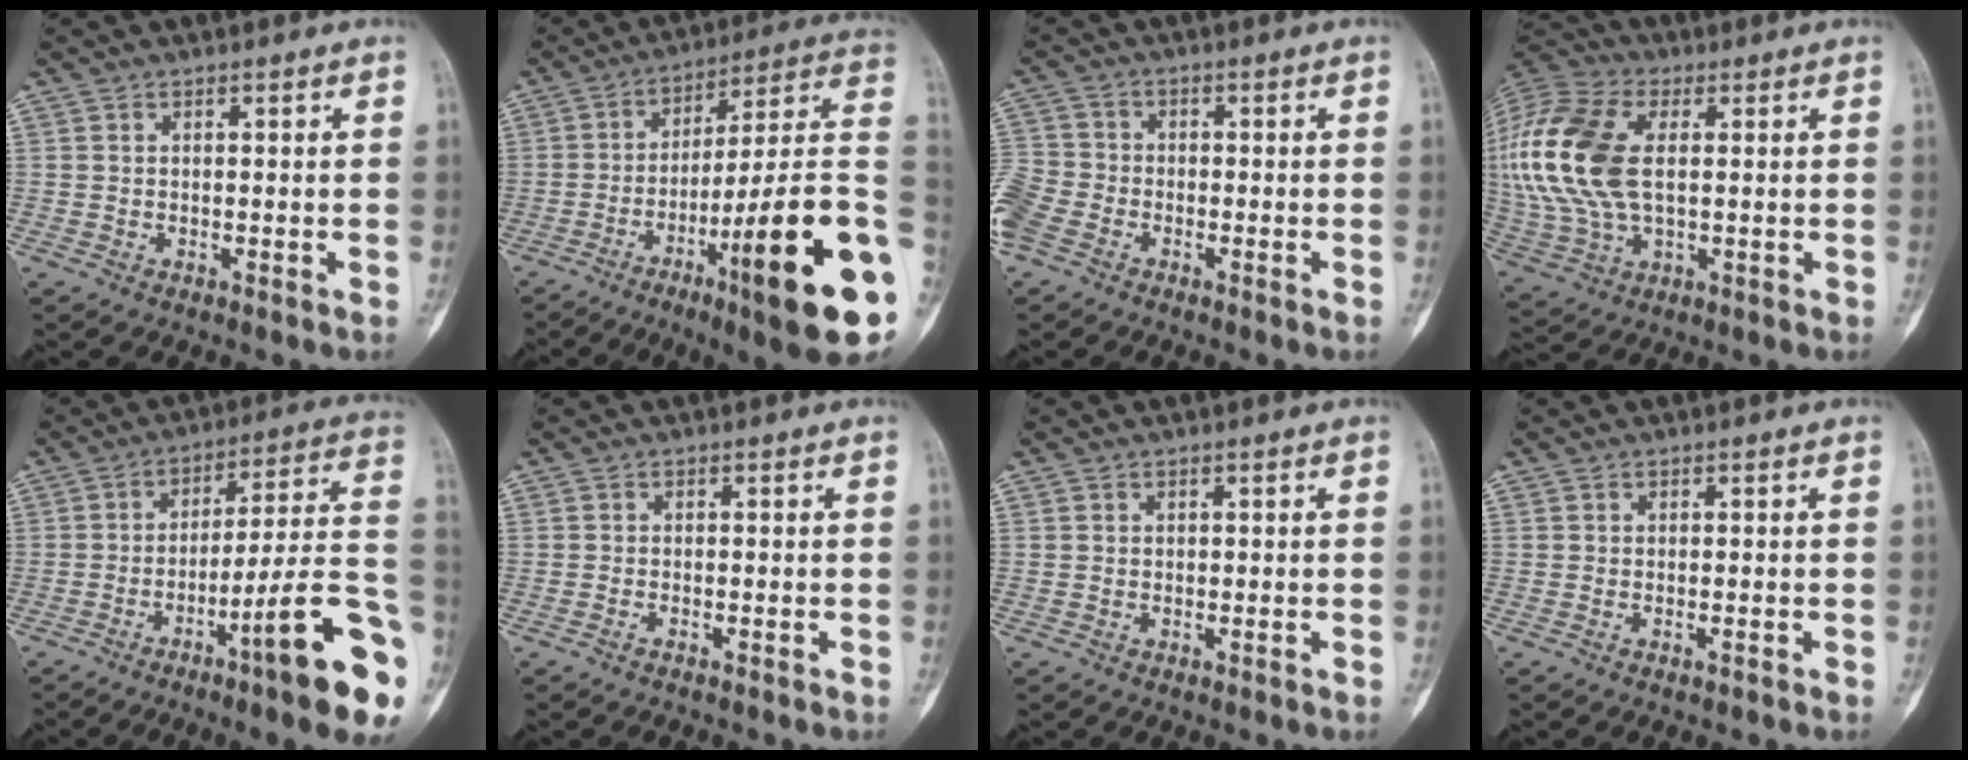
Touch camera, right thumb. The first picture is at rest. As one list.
[{"total": 25.3, "force": [-7.3, 3.1, 24.1], "torque": [-0.308, 0.021, -0.108]}, {"total": 8.3, "force": [-4.5, 5.6, 4.1], "torque": [-0.107, 0.008, -0.098]}, {"total": 20.8, "force": [2.5, 12.0, 16.8], "torque": [-0.392, 0.003, 0.043]}, {"total": 19.4, "force": [-8.2, 2.1, 17.5], "torque": [-0.217, 0.046, -0.120]}, {"total": 0.7, "force": [-0.6, 0.2, 0.3], "torque": [-0.012, 0.003, -0.010]}, {"total": 0.0}, {"total": 0.6, "force": [-0.4, 0.1, 0.4], "torque": [-0.013, 0.002, -0.004]}]